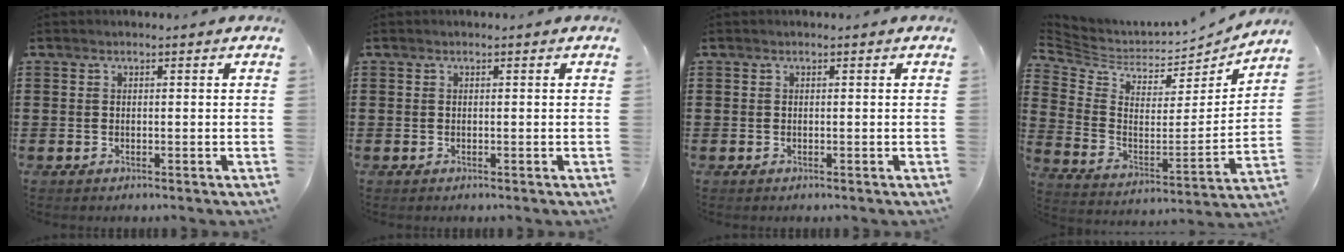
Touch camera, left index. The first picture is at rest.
{"total": 0.0}
{"total": 0.0}
{"total": 3.9, "force": [3.5, 1.6, 0.8], "torque": [-0.044, -0.042, 0.054]}